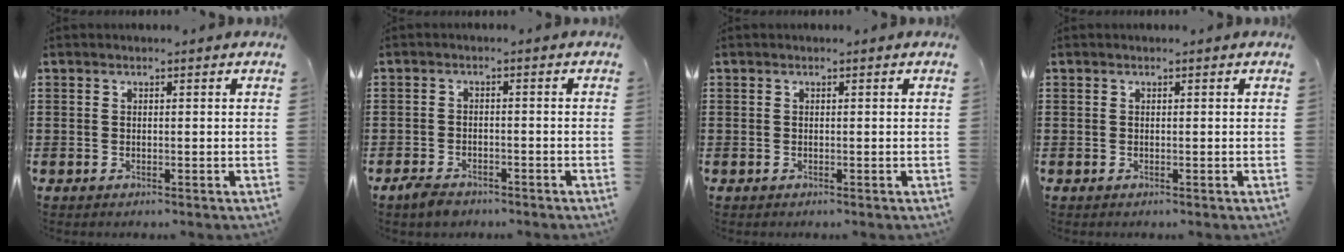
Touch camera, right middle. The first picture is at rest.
{"total": 2.2, "force": [-1.9, 0.8, 0.8], "torque": [-0.026, 0.000, -0.040]}
{"total": 0.0}
{"total": 0.0}